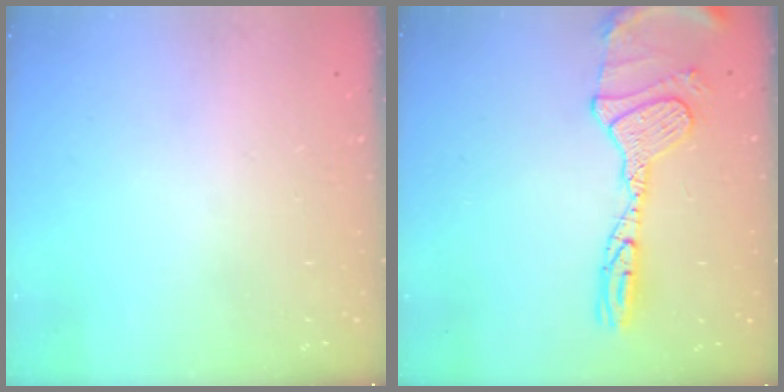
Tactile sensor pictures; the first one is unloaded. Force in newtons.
{"total": 14.9, "press": 14.7, "slide": 1.9}